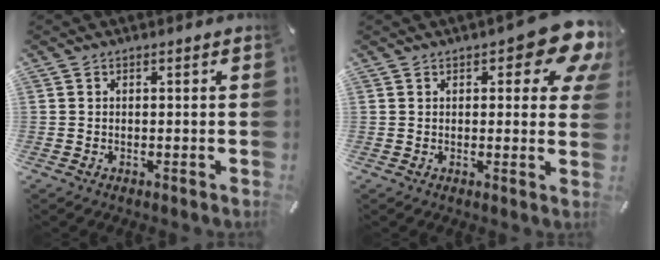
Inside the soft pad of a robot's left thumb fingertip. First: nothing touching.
{"total": 10.9, "force": [5.8, 4.4, 8.1], "torque": [-0.091, -0.037, 0.094]}